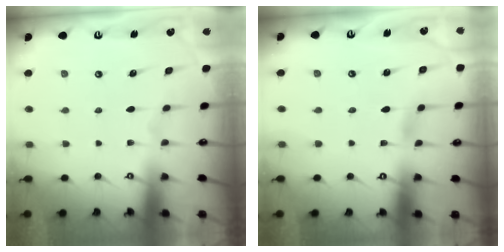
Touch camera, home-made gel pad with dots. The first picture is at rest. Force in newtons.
{"total": 1.7, "press": 1.7, "slide": 0.2}